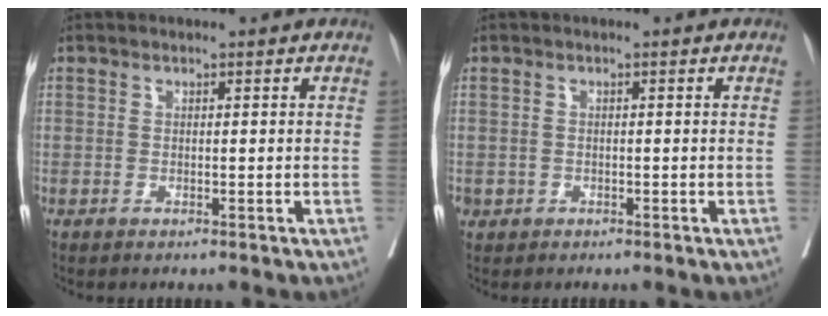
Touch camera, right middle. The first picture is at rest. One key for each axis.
{"total": 1.2, "fx": -0.4, "fy": 1.1, "fz": 0.2, "tx": -0.002, "ty": 0.004, "tz": -0.004}